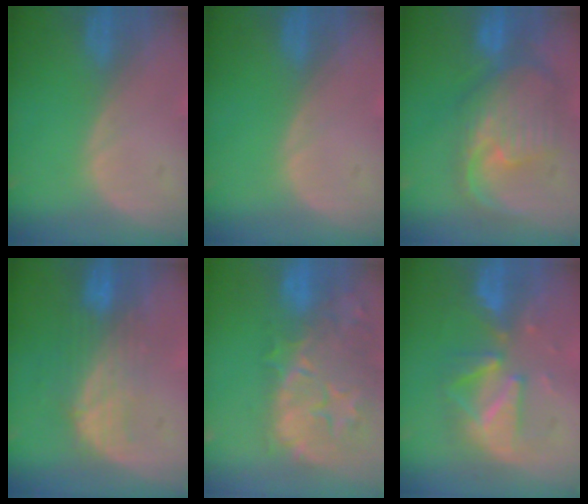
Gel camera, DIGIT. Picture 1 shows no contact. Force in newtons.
{"total": 0.0}
{"total": 10.9, "press": 9.6, "slide": 5.1}
{"total": 7.6, "press": 7.1, "slide": 2.8}
{"total": 14.8, "press": 11.8, "slide": 9.0}
{"total": 8.1, "press": 8.1, "slide": 0.8}